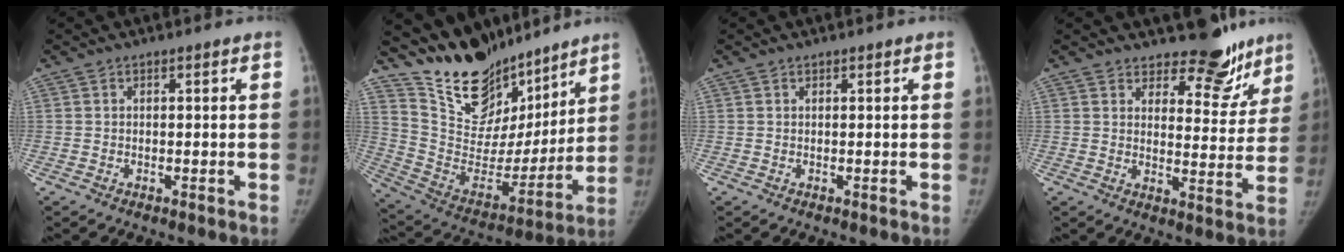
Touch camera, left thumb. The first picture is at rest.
{"total": 21.8, "force": [18.3, 9.5, 7.3], "torque": [-0.076, -0.106, 0.320]}
{"total": 0.0}
{"total": 12.4, "force": [10.4, 5.2, 4.4], "torque": [-0.009, -0.087, 0.130]}